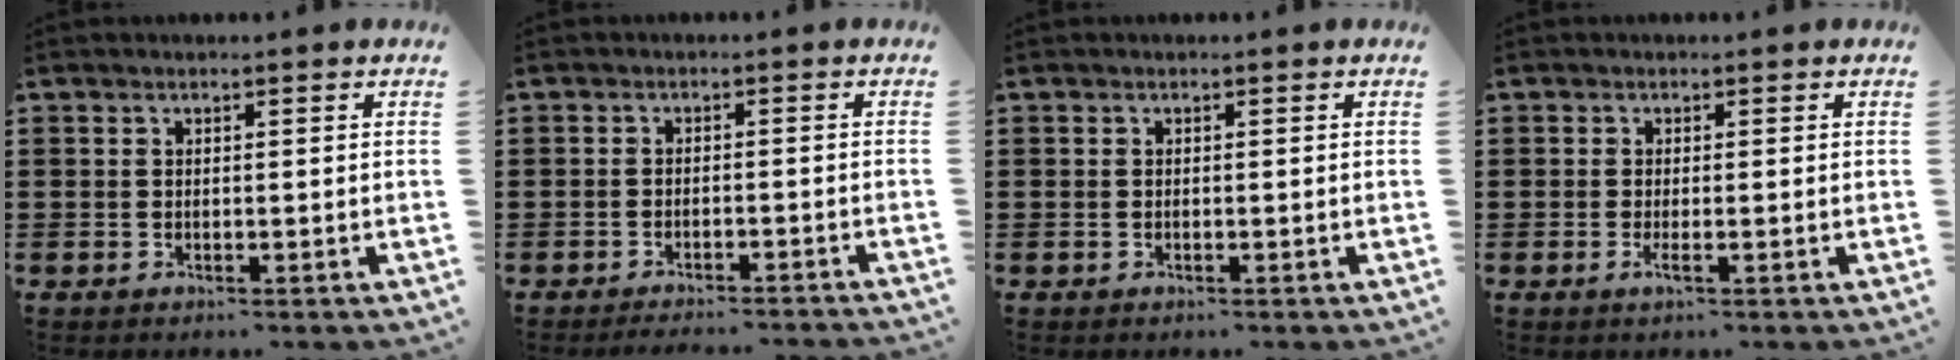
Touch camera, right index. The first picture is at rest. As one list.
[{"total": 2.1, "force": [-2.1, -0.3, 0.1], "torque": [-0.006, -0.001, -0.043]}, {"total": 0.0}, {"total": 1.3, "force": [-0.5, 0.0, 1.2], "torque": [-0.030, -0.010, -0.010]}]